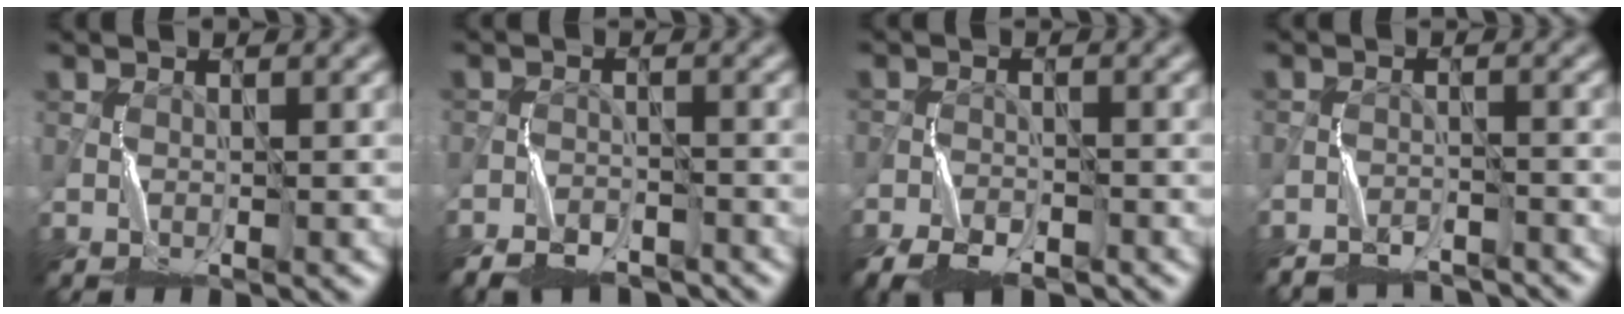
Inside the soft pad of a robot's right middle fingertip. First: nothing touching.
{"total": 6.0, "force": [-5.3, 2.2, 1.6], "torque": [-0.019, -0.006, -0.089]}
{"total": 5.9, "force": [-4.6, 2.5, 2.6], "torque": [-0.045, -0.014, -0.082]}
{"total": 5.3, "force": [-5.1, 1.3, 0.3], "torque": [0.002, 0.001, -0.080]}